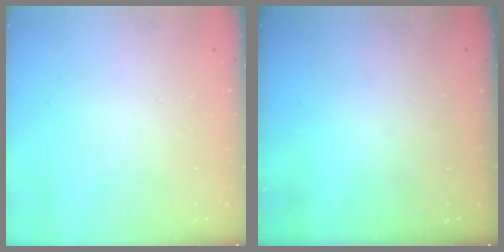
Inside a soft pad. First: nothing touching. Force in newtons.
{"total": 0.0}